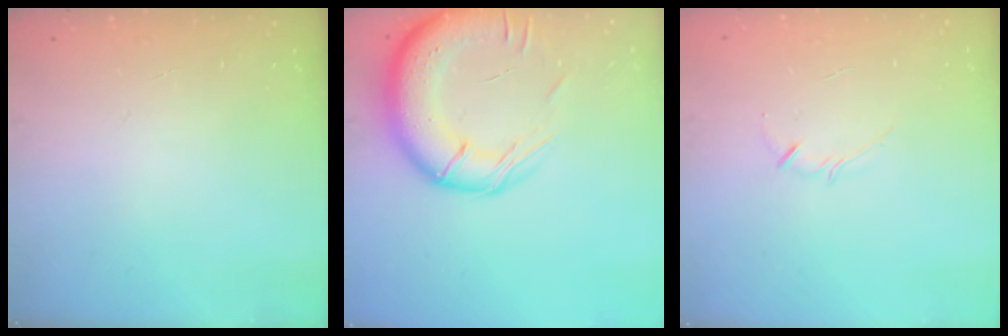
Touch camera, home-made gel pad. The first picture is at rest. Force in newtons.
{"total": 19.8, "press": 19.2, "slide": 4.8}
{"total": 2.9, "press": 2.8, "slide": 0.6}